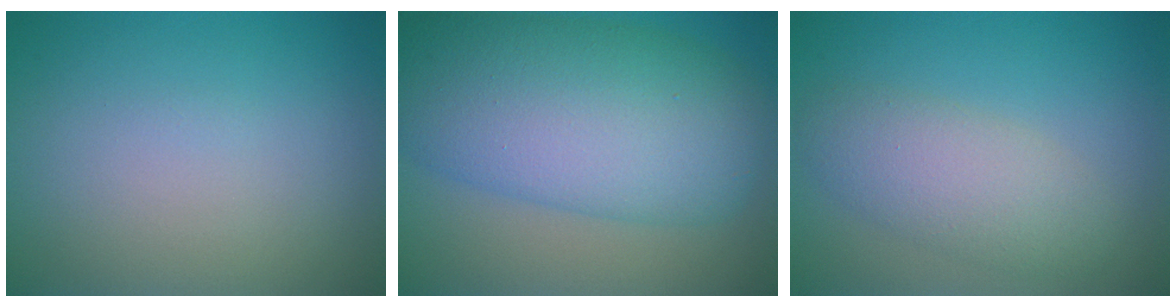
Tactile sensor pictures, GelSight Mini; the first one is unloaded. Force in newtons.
{"total": 12.1, "press": 12.1, "slide": 0.0}
{"total": 4.1, "press": 4.1, "slide": 0.1}